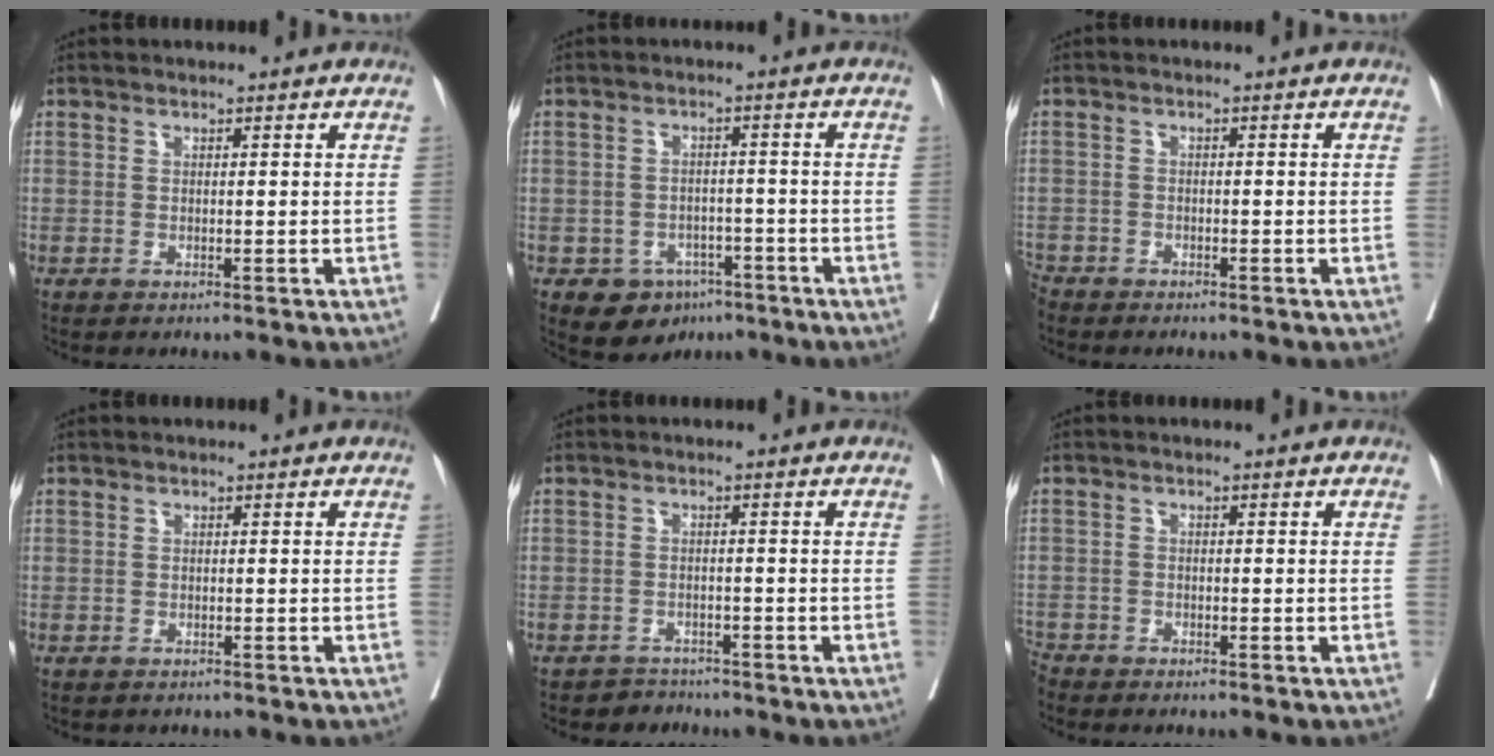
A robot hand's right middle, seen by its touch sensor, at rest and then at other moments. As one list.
[{"total": 6.0, "force": [-3.7, 4.3, 1.9], "torque": [-0.021, 0.008, -0.046]}, {"total": 2.9, "force": [-2.7, 1.0, 0.4], "torque": [-0.005, -0.004, -0.052]}, {"total": 0.8, "force": [-0.5, 0.6, -0.1], "torque": [-0.007, 0.005, -0.009]}, {"total": 2.5, "force": [-2.1, 1.0, -1.0], "torque": [0.015, 0.002, -0.037]}, {"total": 2.5, "force": [-2.4, 0.7, 0.1], "torque": [0.000, -0.005, -0.045]}]